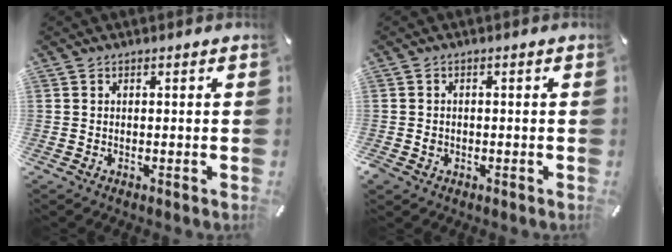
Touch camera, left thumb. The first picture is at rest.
{"total": 1.7, "force": [-0.6, 1.5, 0.5], "torque": [-0.010, 0.004, -0.015]}